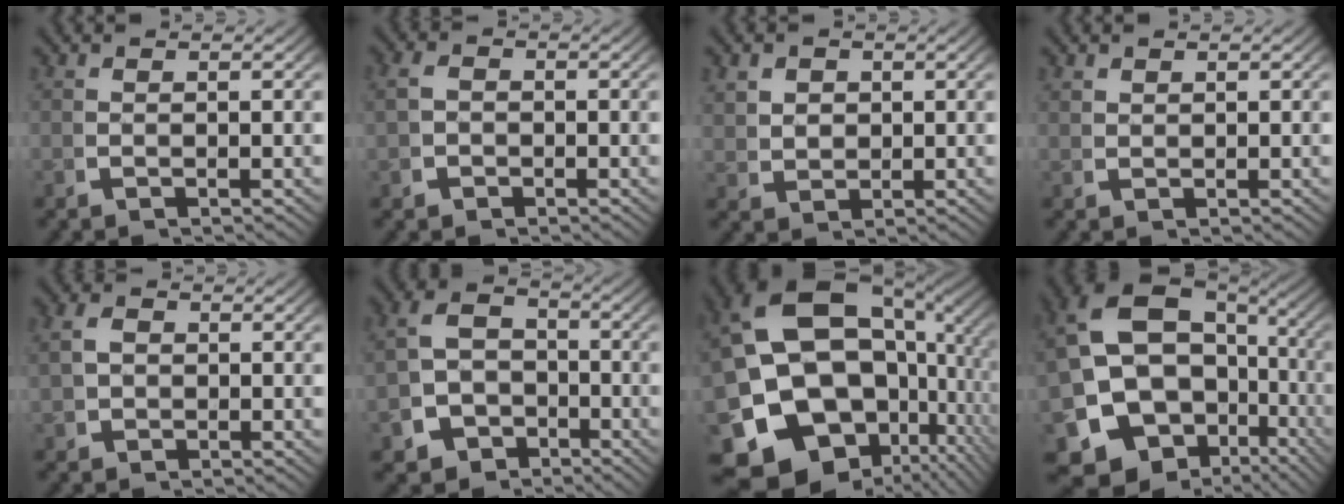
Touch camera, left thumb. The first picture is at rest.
{"total": 1.8, "force": [-0.3, 1.6, 0.9], "torque": [-0.022, -0.006, -0.006]}
{"total": 3.0, "force": [1.1, 2.4, 1.4], "torque": [-0.034, -0.013, 0.032]}
{"total": 1.0, "force": [1.0, 0.2, 0.1], "torque": [-0.001, 0.000, 0.027]}
{"total": 2.8, "force": [0.4, 2.3, 1.5], "torque": [-0.033, -0.004, 0.007]}
{"total": 8.5, "force": [-2.6, 7.2, 3.7], "torque": [-0.060, -0.026, -0.044]}
{"total": 22.9, "force": [-2.3, 17.4, 14.7], "torque": [-0.294, -0.065, -0.032]}
{"total": 18.2, "force": [-3.7, 13.6, 11.4], "torque": [-0.233, -0.078, -0.036]}